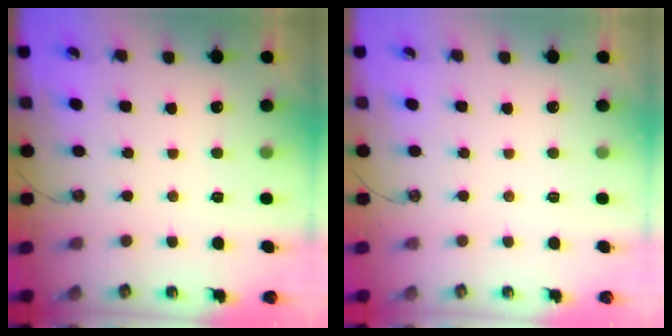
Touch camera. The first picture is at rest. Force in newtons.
{"total": 0.0}